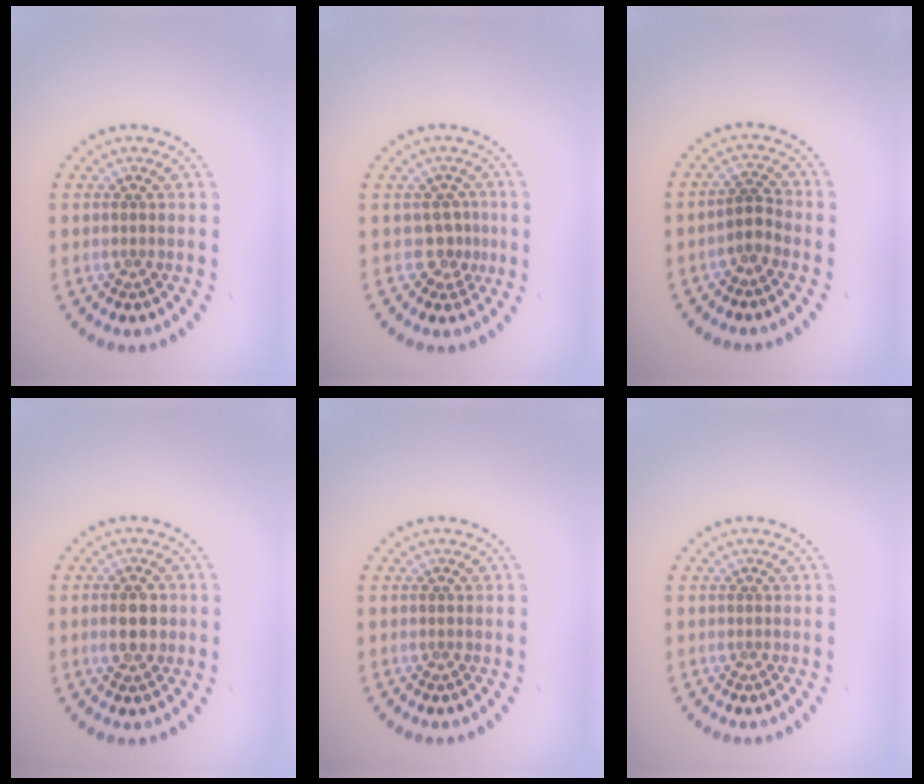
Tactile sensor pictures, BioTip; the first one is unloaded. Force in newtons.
{"total": 2.1, "press": 1.5, "slide": 1.5}
{"total": 1.8, "press": 1.5, "slide": 1.0}
{"total": 2.9, "press": 2.9, "slide": 0.1}
{"total": 0.0}
{"total": 0.0}